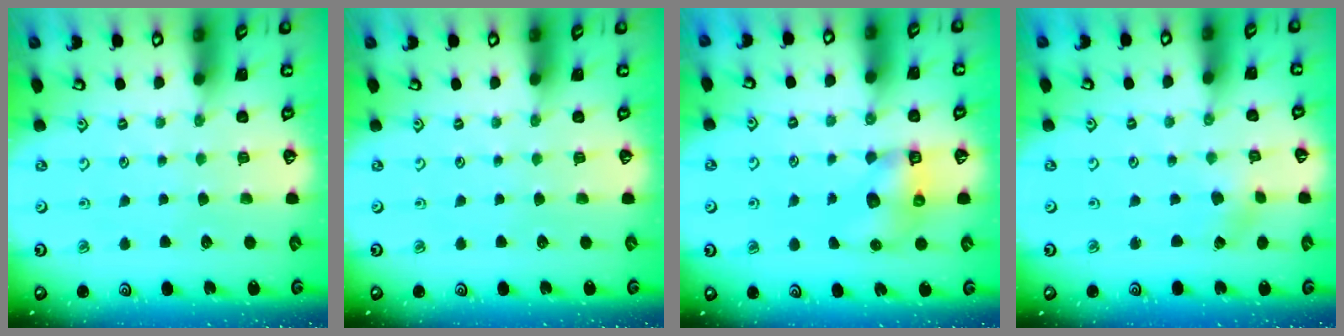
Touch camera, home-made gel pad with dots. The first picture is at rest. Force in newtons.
{"total": 0.0}
{"total": 7.0, "press": 7.0, "slide": 0.9}
{"total": 1.4, "press": 1.4, "slide": 0.1}